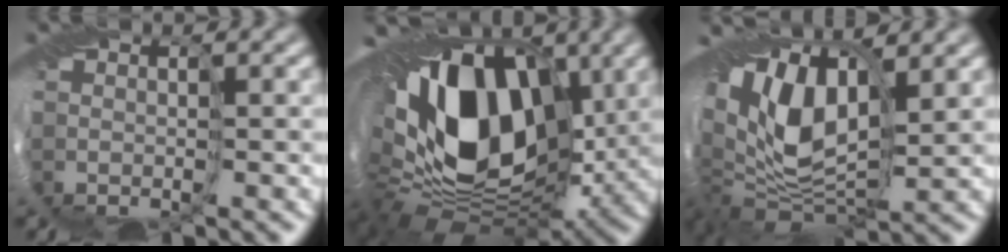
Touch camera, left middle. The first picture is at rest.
{"total": 18.7, "force": [2.3, 13.0, 13.3], "torque": [-0.243, -0.009, 0.046]}
{"total": 14.5, "force": [2.2, 9.2, 11.0], "torque": [-0.208, -0.016, 0.049]}